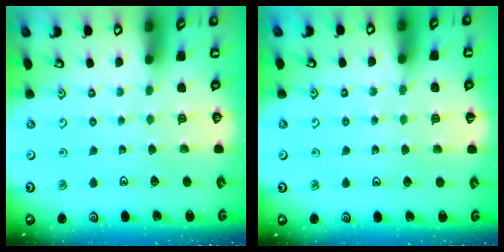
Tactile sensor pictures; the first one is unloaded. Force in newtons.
{"total": 2.9, "press": 2.8, "slide": 0.5}